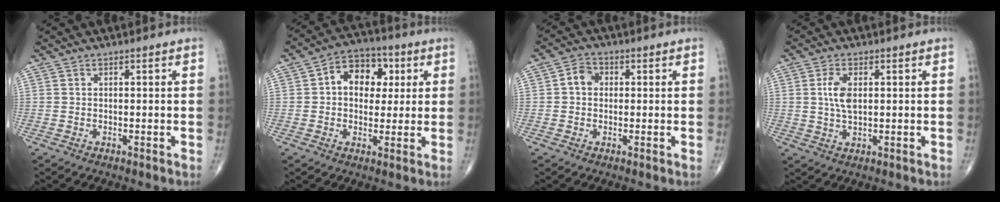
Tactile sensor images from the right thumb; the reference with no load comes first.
{"total": 10.3, "force": [2.2, 7.5, 6.6], "torque": [-0.056, 0.012, 0.027]}
{"total": 3.4, "force": [0.2, 2.8, 1.9], "torque": [-0.021, 0.013, -0.004]}
{"total": 4.8, "force": [0.8, 2.3, 4.1], "torque": [-0.085, -0.003, 0.016]}